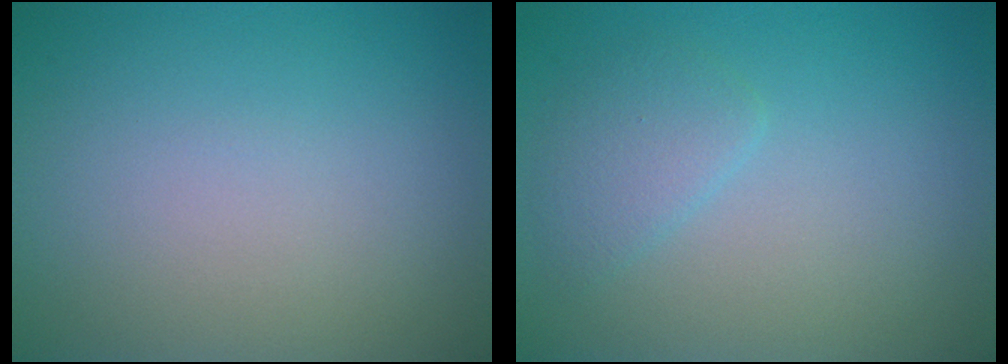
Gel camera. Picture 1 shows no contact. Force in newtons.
{"total": 1.8, "press": 1.8, "slide": 0.1}